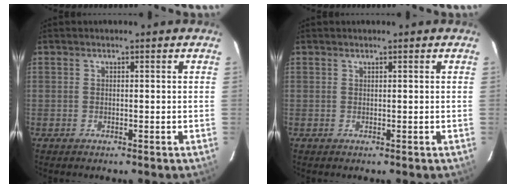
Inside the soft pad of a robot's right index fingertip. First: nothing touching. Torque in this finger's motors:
{"motor_torque": [0.13, 0.03, 0.03, 0.01]}